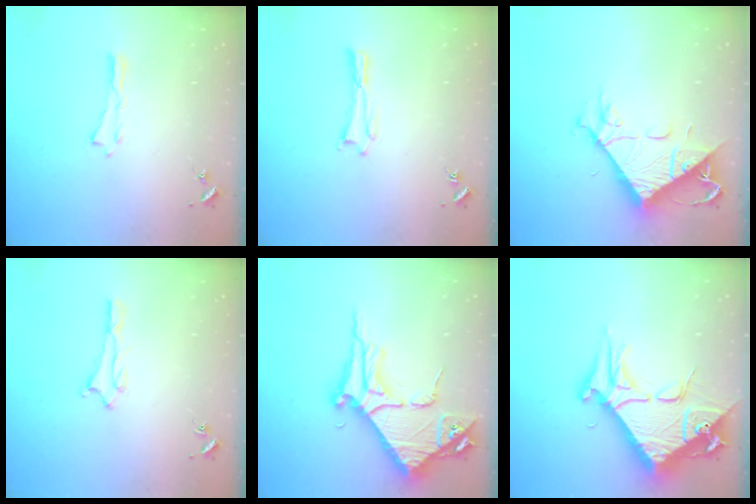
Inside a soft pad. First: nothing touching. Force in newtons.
{"total": 0.0}
{"total": 11.0, "press": 11.0, "slide": 1.1}
{"total": 1.1, "press": 1.1, "slide": 0.1}
{"total": 8.4, "press": 8.4, "slide": 0.9}
{"total": 12.0, "press": 11.9, "slide": 1.4}